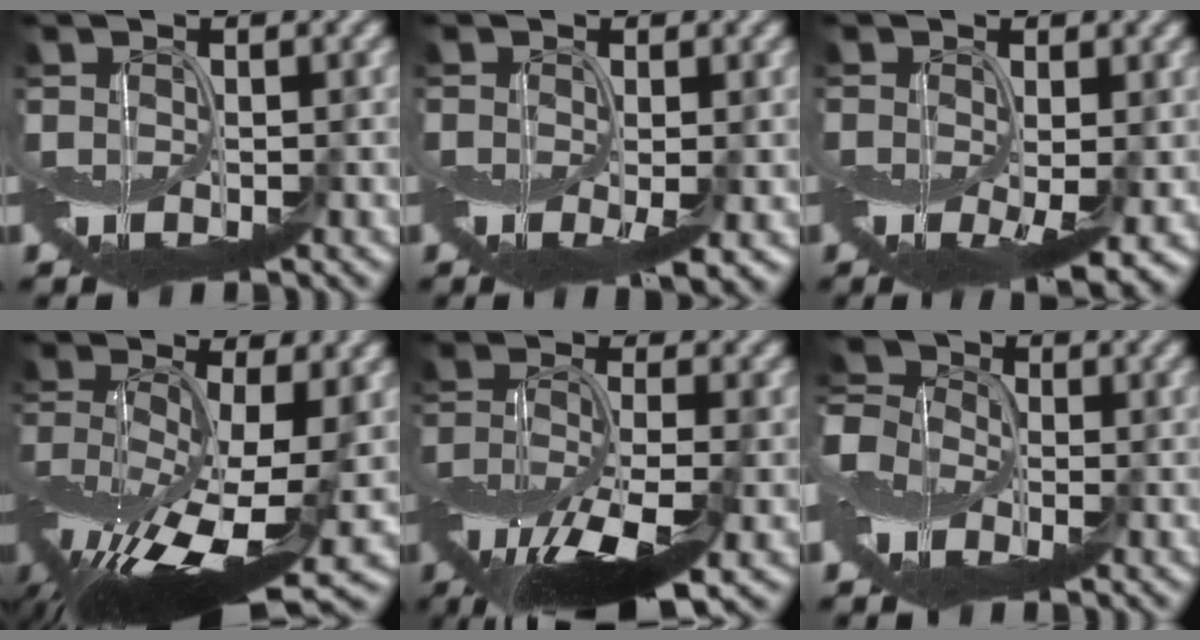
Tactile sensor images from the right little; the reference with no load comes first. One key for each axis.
{"total": 3.0, "fx": -1.2, "fy": 0.9, "fz": 2.6, "tx": -0.045, "ty": -0.010, "tz": -0.016}
{"total": 5.8, "fx": -1.6, "fy": 2.3, "fz": 5.1, "tx": -0.079, "ty": -0.017, "tz": -0.015}
{"total": 13.6, "fx": -4.4, "fy": 5.0, "fz": 11.9, "tx": -0.250, "ty": -0.018, "tz": -0.070}
{"total": 9.1, "fx": -4.4, "fy": 2.8, "fz": 7.4, "tx": -0.140, "ty": -0.011, "tz": -0.087}
{"total": 6.6, "fx": -1.2, "fy": 5.1, "fz": 4.1, "tx": -0.107, "ty": 0.009, "tz": -0.040}